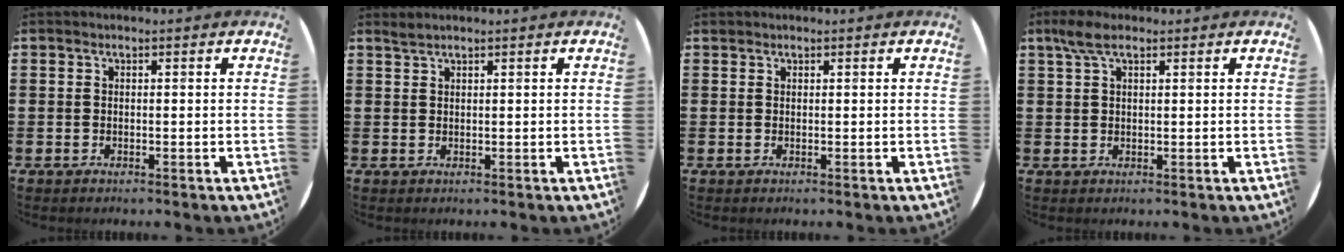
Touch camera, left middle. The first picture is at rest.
{"total": 0.9, "force": [0.9, -0.1, 0.2], "torque": [-0.006, -0.002, 0.018]}
{"total": 0.0}
{"total": 3.2, "force": [2.0, 1.1, 2.2], "torque": [-0.049, 0.006, 0.035]}